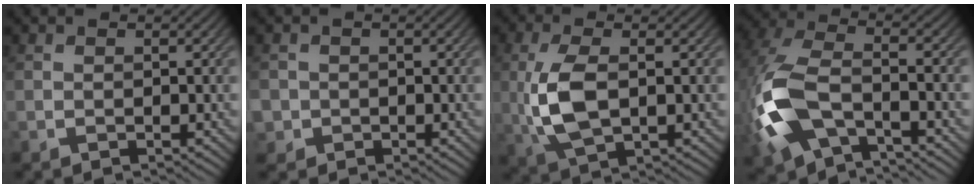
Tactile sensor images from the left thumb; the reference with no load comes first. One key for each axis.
{"total": 2.1, "fx": -0.4, "fy": 2.0, "fz": 0.2, "tx": -0.002, "ty": -0.003, "tz": -0.013}
{"total": 7.6, "fx": 0.1, "fy": 3.5, "fz": 6.7, "tx": -0.167, "ty": 0.004, "tz": 0.002}
{"total": 13.0, "fx": -4.0, "fy": 6.8, "fz": 10.4, "tx": -0.280, "ty": -0.010, "tz": -0.083}